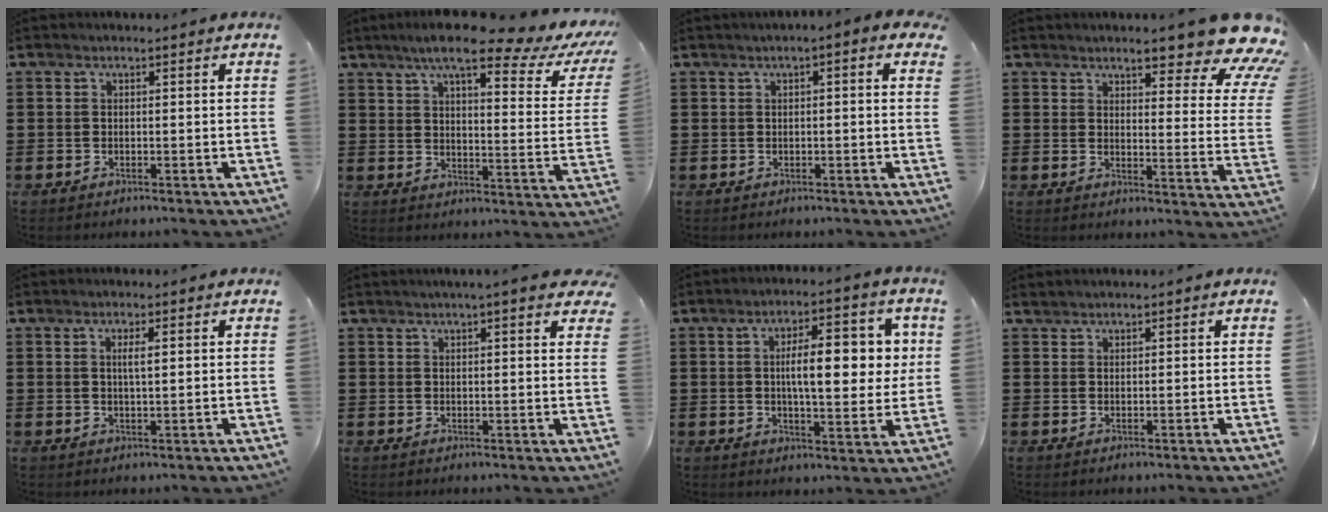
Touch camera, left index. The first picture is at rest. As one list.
[{"total": 10.4, "force": [7.8, 1.2, 6.7], "torque": [-0.126, -0.036, 0.123]}, {"total": 1.0, "force": [-0.4, 0.7, 0.6], "torque": [-0.015, 0.005, -0.011]}, {"total": 9.4, "force": [7.4, 1.7, 5.5], "torque": [-0.081, -0.047, 0.124]}, {"total": 2.2, "force": [0.5, 0.3, 2.1], "torque": [-0.042, 0.001, 0.007]}, {"total": 3.0, "force": [2.4, 0.0, 1.8], "torque": [-0.035, -0.002, 0.041]}, {"total": 10.4, "force": [1.7, 3.6, 9.7], "torque": [-0.151, -0.001, 0.020]}, {"total": 0.7, "force": [0.7, 0.2, 0.0], "torque": [-0.003, 0.000, 0.015]}]